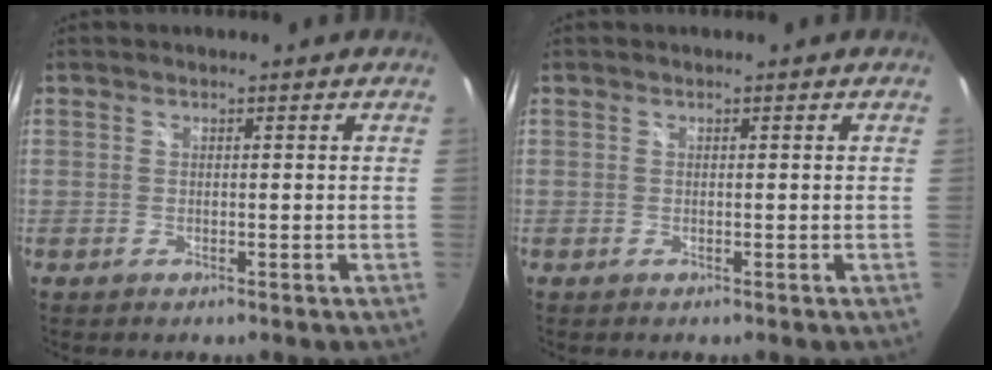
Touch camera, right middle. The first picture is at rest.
{"total": 0.0}